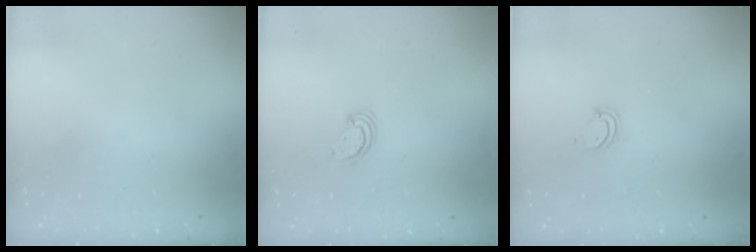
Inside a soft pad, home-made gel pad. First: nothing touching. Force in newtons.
{"total": 2.3, "press": 2.3, "slide": 0.3}
{"total": 3.6, "press": 3.6, "slide": 0.2}